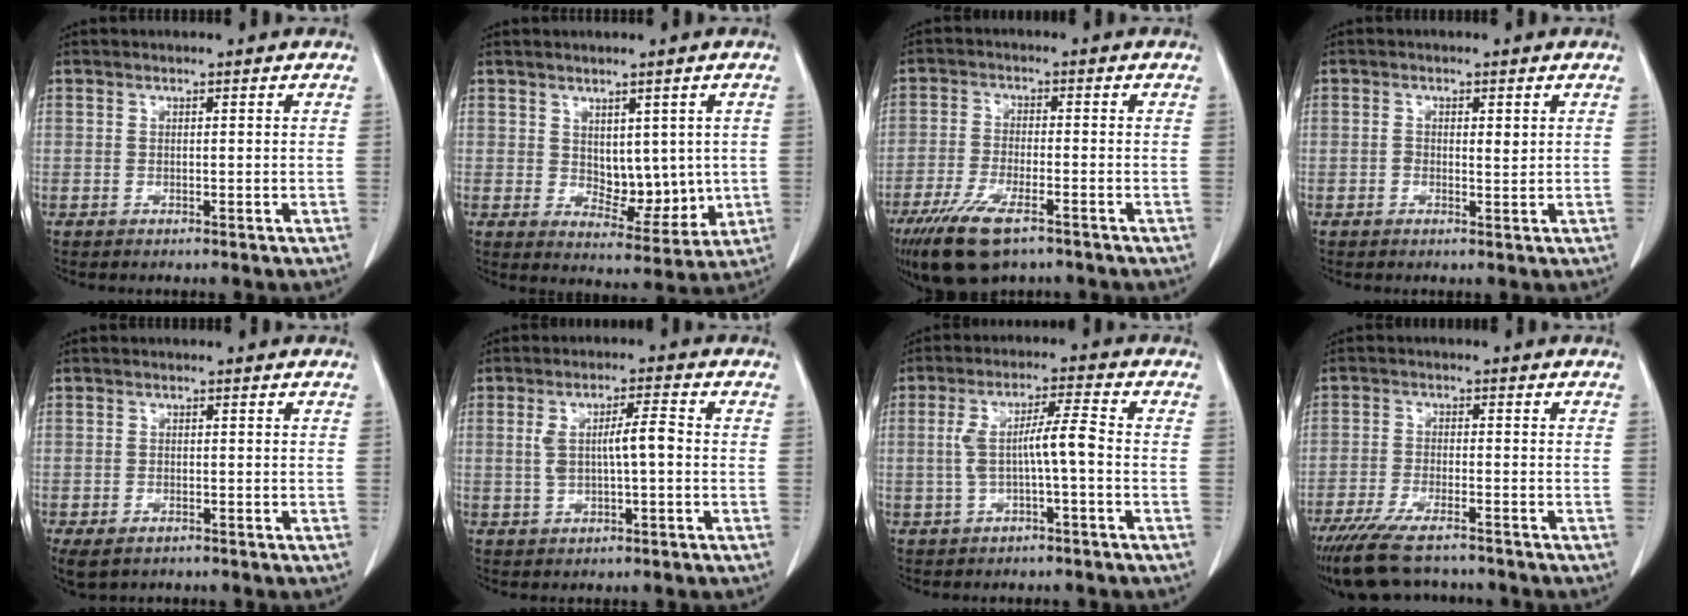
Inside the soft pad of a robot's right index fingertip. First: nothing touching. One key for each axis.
{"total": 7.6, "fx": 0.8, "fy": 4.4, "fz": 6.2, "tx": -0.078, "ty": -0.008, "tz": 0.029}
{"total": 10.3, "fx": -6.7, "fy": 3.2, "fz": 7.1, "tx": -0.136, "ty": -0.020, "tz": -0.116}
{"total": 2.0, "fx": 0.4, "fy": 1.1, "fz": 1.7, "tx": -0.027, "ty": -0.002, "tz": 0.005}
{"total": 4.0, "fx": -2.2, "fy": 2.5, "fz": 2.1, "tx": -0.043, "ty": -0.008, "tz": -0.030}
{"total": 5.9, "fx": 0.2, "fy": 1.2, "fz": 5.8, "tx": -0.110, "ty": 0.015, "tz": 0.005}
{"total": 6.6, "fx": -0.7, "fy": 0.5, "fz": 6.5, "tx": -0.128, "ty": 0.020, "tz": -0.010}
{"total": 11.7, "fx": -9.7, "fy": 2.7, "fz": 6.0, "tx": -0.103, "ty": -0.024, "tz": -0.156}